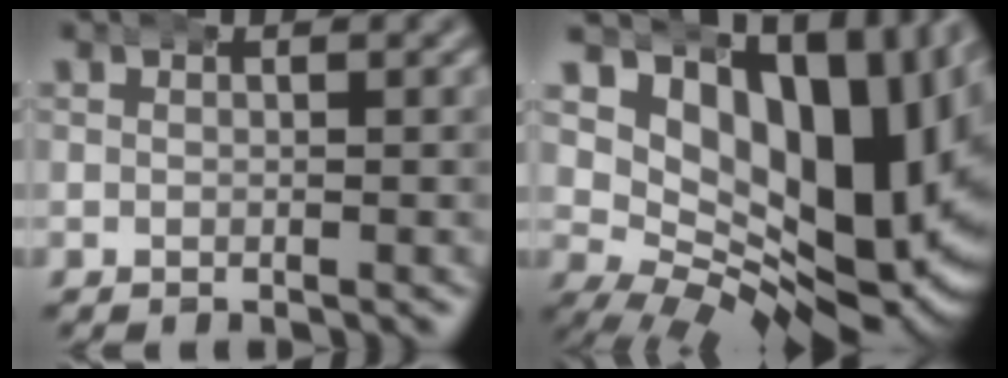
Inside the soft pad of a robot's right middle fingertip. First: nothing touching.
{"total": 20.1, "force": [5.2, 12.0, 15.3], "torque": [-0.223, 0.004, 0.085]}